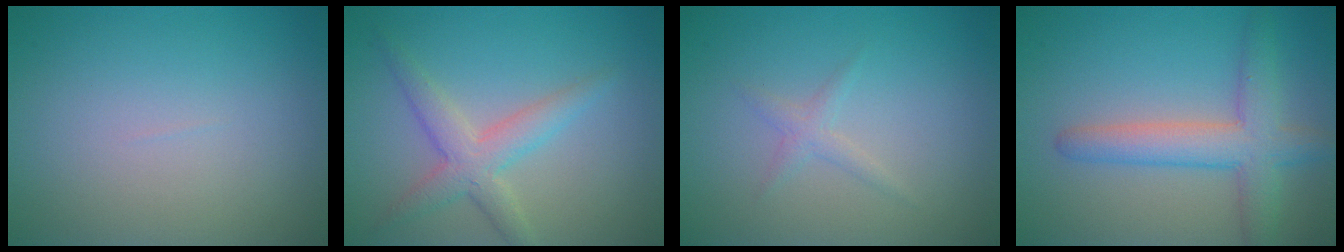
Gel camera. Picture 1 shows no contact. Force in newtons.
{"total": 3.4, "press": 3.4, "slide": 0.0}
{"total": 1.2, "press": 1.2, "slide": 0.0}
{"total": 4.7, "press": 4.7, "slide": 0.2}